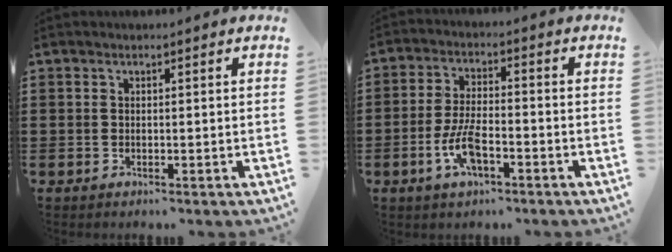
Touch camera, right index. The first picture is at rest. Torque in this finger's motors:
{"motor_torque": [0.39, 0.27, 0.20, 0.05]}